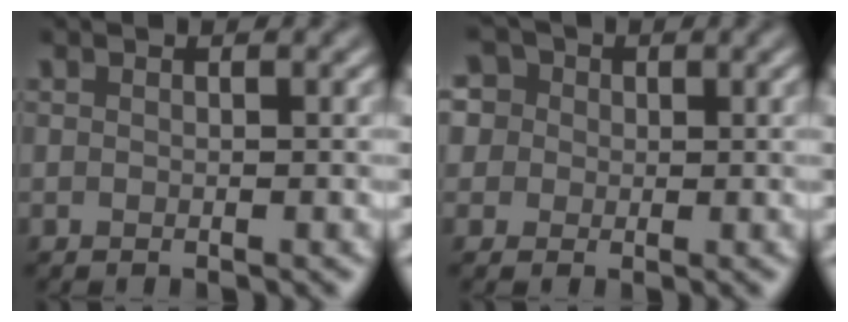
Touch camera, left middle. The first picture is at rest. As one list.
[{"total": 7.7, "force": [3.5, 5.9, 3.6], "torque": [-0.060, 0.035, 0.019]}]